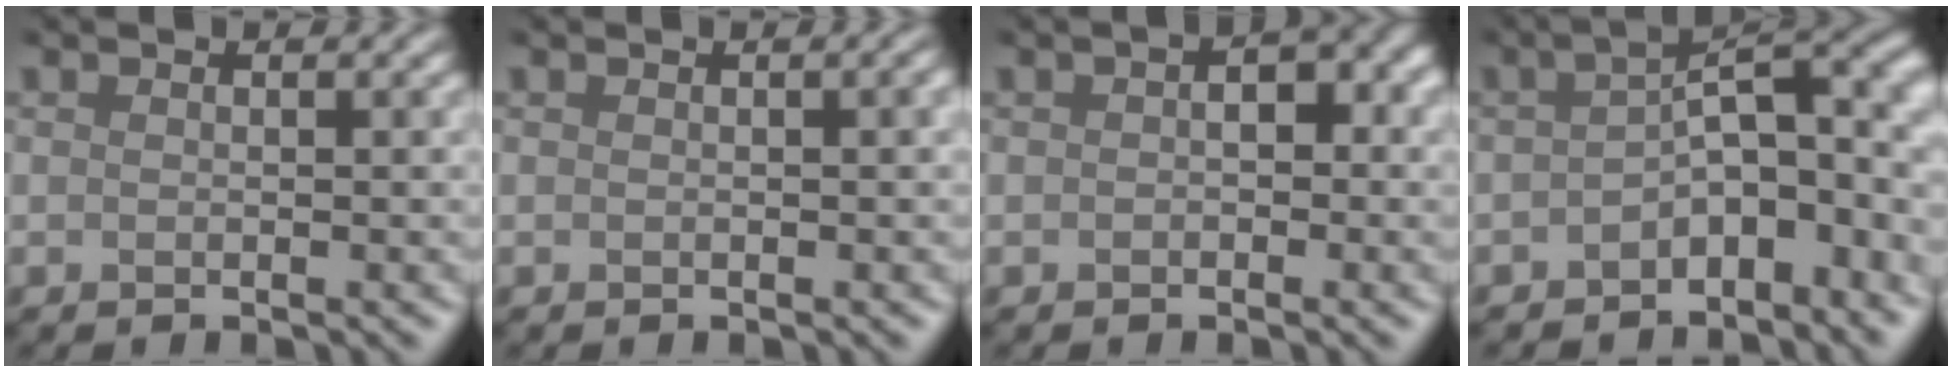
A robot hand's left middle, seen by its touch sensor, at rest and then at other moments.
{"total": 1.1, "force": [-0.2, 0.5, 1.0], "torque": [-0.002, 0.005, -0.006]}
{"total": 1.9, "force": [-0.3, 1.1, 1.5], "torque": [-0.019, 0.008, -0.008]}
{"total": 8.6, "force": [-2.9, 4.1, 7.0], "torque": [-0.090, 0.008, -0.054]}